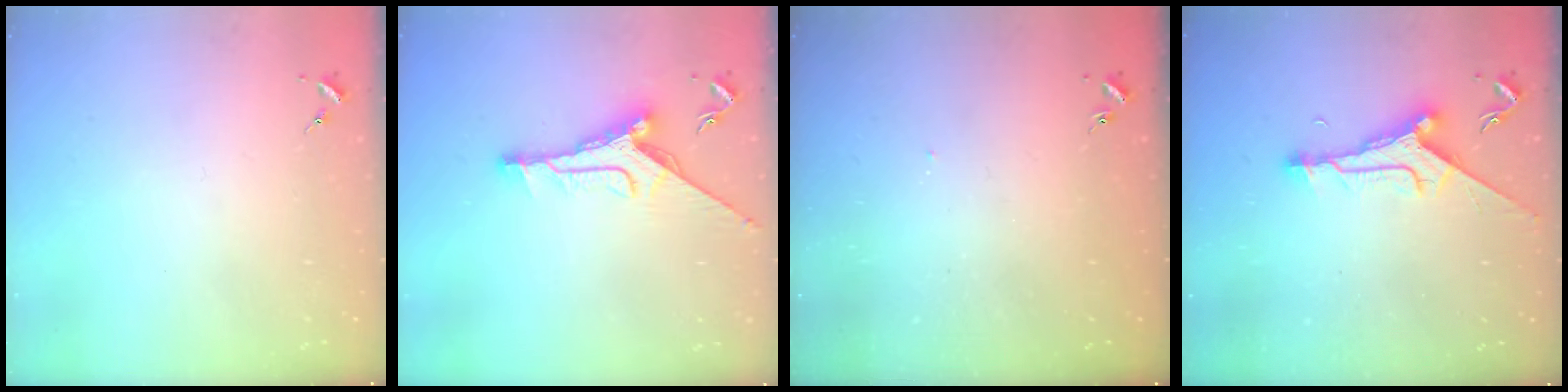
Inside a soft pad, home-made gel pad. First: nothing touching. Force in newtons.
{"total": 11.1, "press": 11.1, "slide": 0.8}
{"total": 2.7, "press": 2.7, "slide": 0.1}
{"total": 9.6, "press": 9.6, "slide": 0.8}